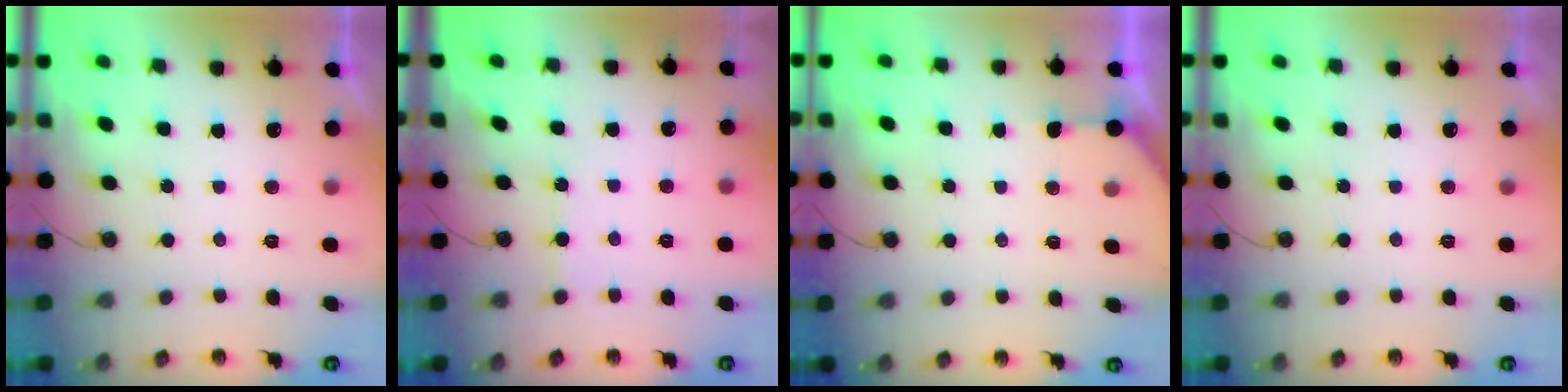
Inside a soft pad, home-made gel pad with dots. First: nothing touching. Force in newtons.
{"total": 3.6, "press": 3.5, "slide": 0.4}
{"total": 2.7, "press": 2.7, "slide": 0.3}
{"total": 0.0}